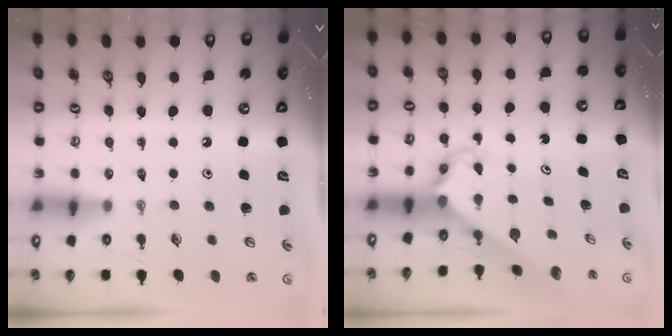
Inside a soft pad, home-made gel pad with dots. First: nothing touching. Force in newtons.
{"total": 2.5, "press": 2.5, "slide": 0.2}